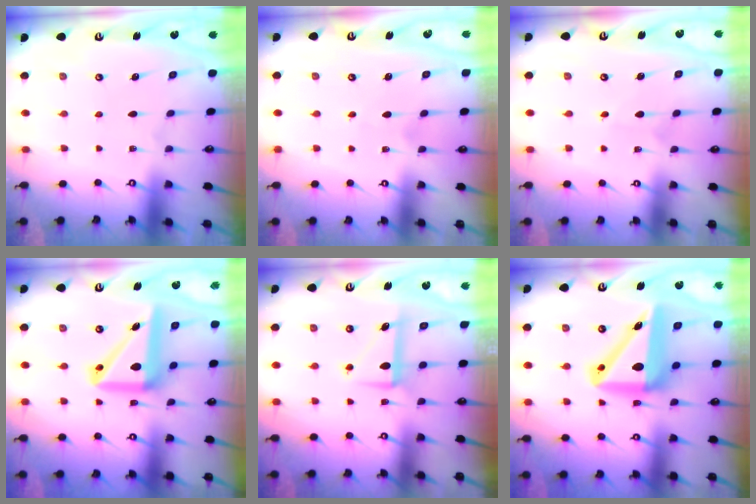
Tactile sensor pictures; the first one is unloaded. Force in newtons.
{"total": 2.8, "press": 2.8, "slide": 0.1}
{"total": 1.3, "press": 1.3, "slide": 0.1}
{"total": 15.0, "press": 14.8, "slide": 2.6}
{"total": 6.3, "press": 6.3, "slide": 0.6}
{"total": 14.4, "press": 14.0, "slide": 3.0}